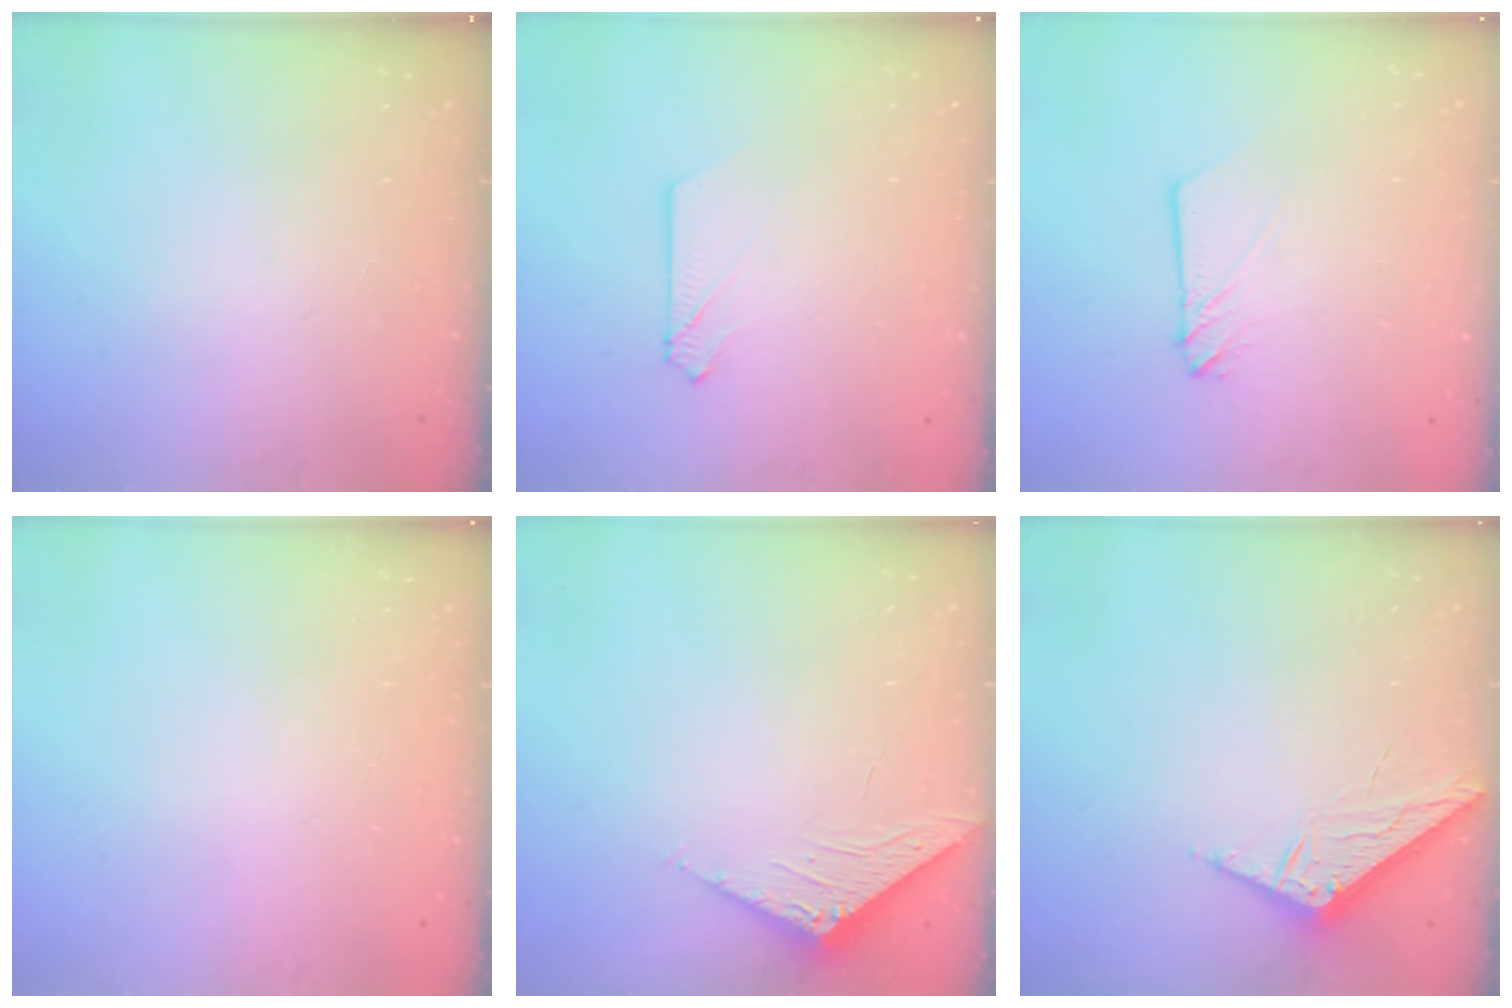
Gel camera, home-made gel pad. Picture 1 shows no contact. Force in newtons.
{"total": 2.6, "press": 2.6, "slide": 0.3}
{"total": 2.9, "press": 2.9, "slide": 0.4}
{"total": 0.0}
{"total": 6.9, "press": 6.9, "slide": 0.5}
{"total": 6.6, "press": 6.6, "slide": 0.1}